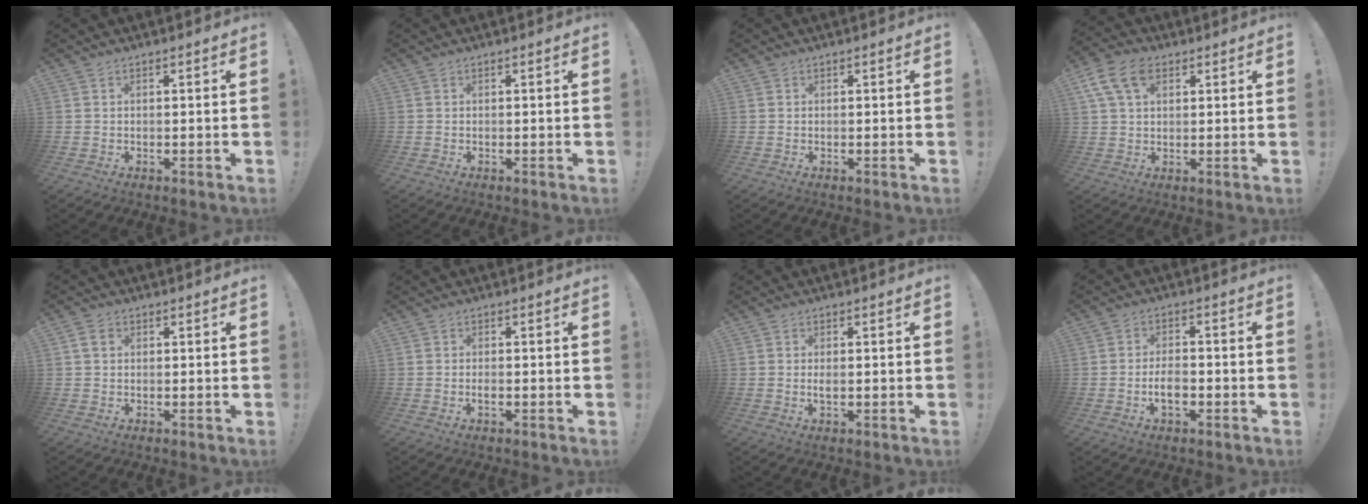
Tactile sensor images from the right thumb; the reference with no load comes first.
{"total": 0.0}
{"total": 0.0}
{"total": 10.6, "force": [4.6, 6.6, 6.9], "torque": [-0.119, -0.004, 0.087]}
{"total": 3.0, "force": [1.1, 2.2, 1.6], "torque": [-0.027, 0.004, 0.020]}
{"total": 1.1, "force": [-0.5, 0.3, 0.9], "torque": [-0.009, -0.003, -0.010]}
{"total": 1.6, "force": [0.0, 0.6, 1.4], "torque": [-0.021, -0.001, -0.001]}
{"total": 5.4, "force": [-1.8, 2.9, 4.2], "torque": [-0.075, 0.005, -0.034]}